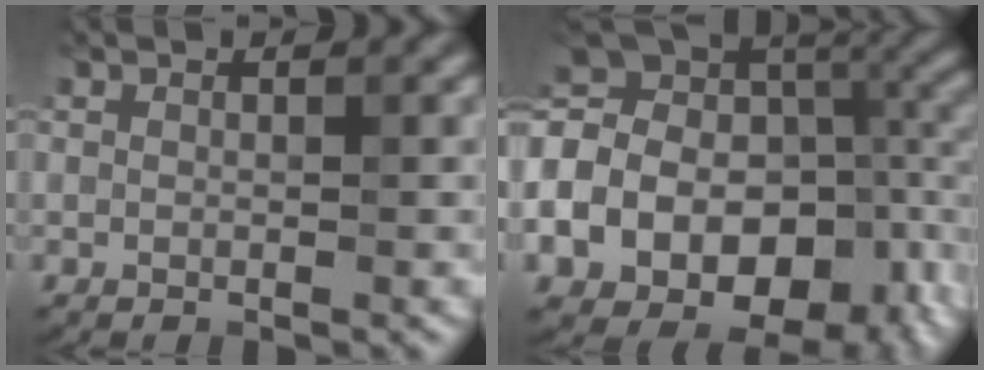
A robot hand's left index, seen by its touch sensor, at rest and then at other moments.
{"total": 20.1, "force": [-5.1, 13.7, 13.8], "torque": [-0.251, 0.011, -0.072]}